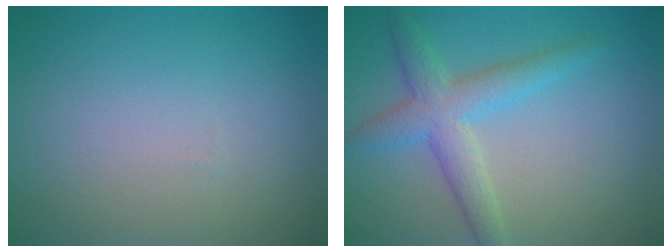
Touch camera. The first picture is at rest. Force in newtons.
{"total": 4.2, "press": 4.2, "slide": 0.1}